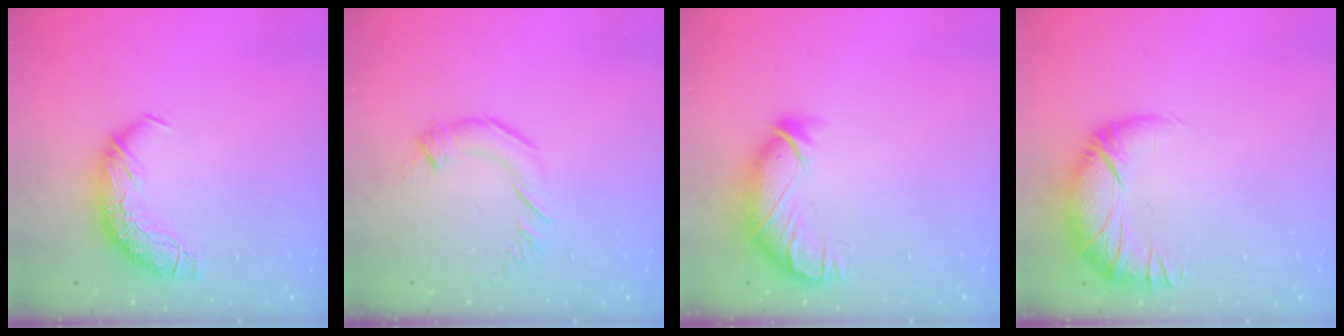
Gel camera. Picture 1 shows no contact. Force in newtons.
{"total": 2.8, "press": 2.7, "slide": 0.5}
{"total": 3.8, "press": 3.2, "slide": 2.0}
{"total": 3.5, "press": 2.4, "slide": 2.6}